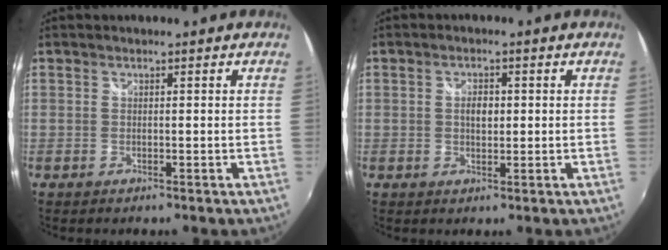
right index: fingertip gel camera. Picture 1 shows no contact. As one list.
[{"total": 2.7, "force": [0.2, 1.7, 2.1], "torque": [-0.034, 0.004, 0.002]}]